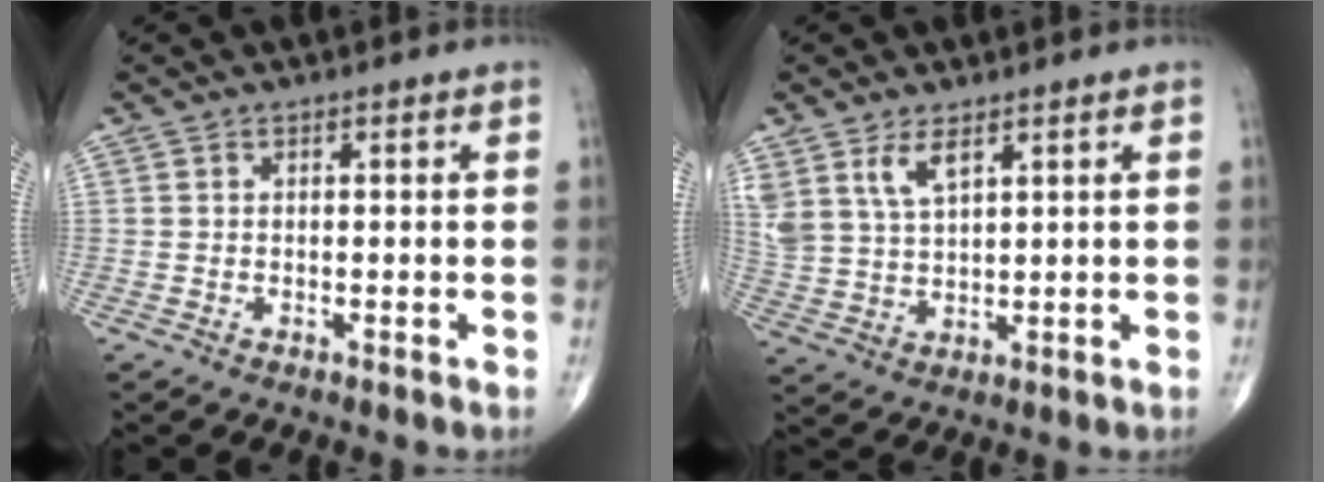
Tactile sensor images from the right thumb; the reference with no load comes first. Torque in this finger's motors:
{"motor_torque": [0.04, 0.13, 0.60, 0.58, 0.06]}